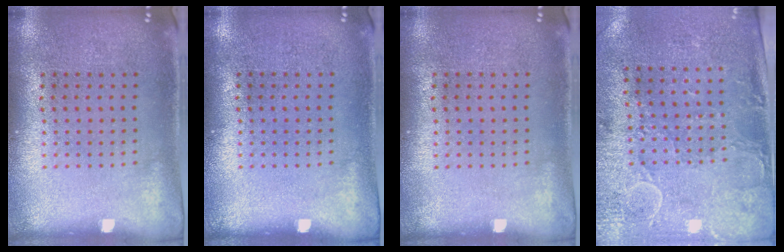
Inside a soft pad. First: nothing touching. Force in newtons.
{"total": 0.0}
{"total": 0.0}
{"total": 3.0, "press": 2.4, "slide": 1.7}